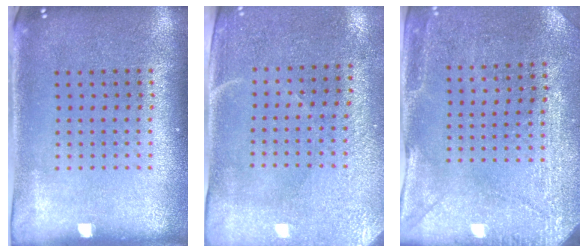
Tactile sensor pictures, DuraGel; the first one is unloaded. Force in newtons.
{"total": 2.9, "press": 2.5, "slide": 1.5}
{"total": 3.0, "press": 2.7, "slide": 1.1}